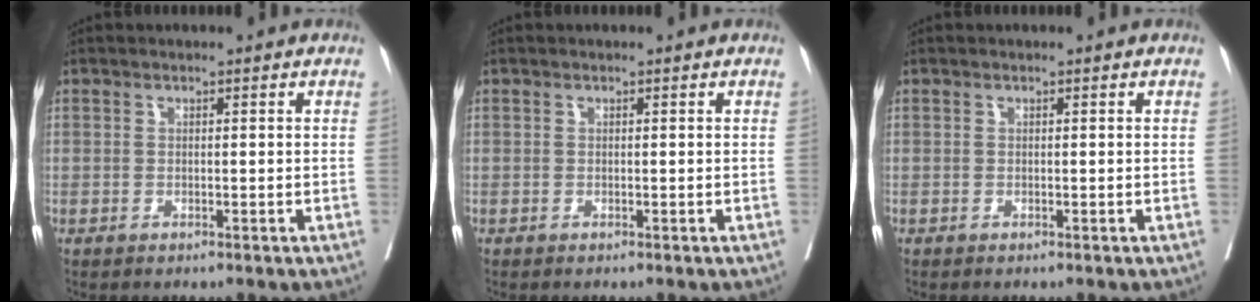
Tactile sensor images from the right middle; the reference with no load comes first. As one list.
[{"total": 0.0}, {"total": 0.0}]